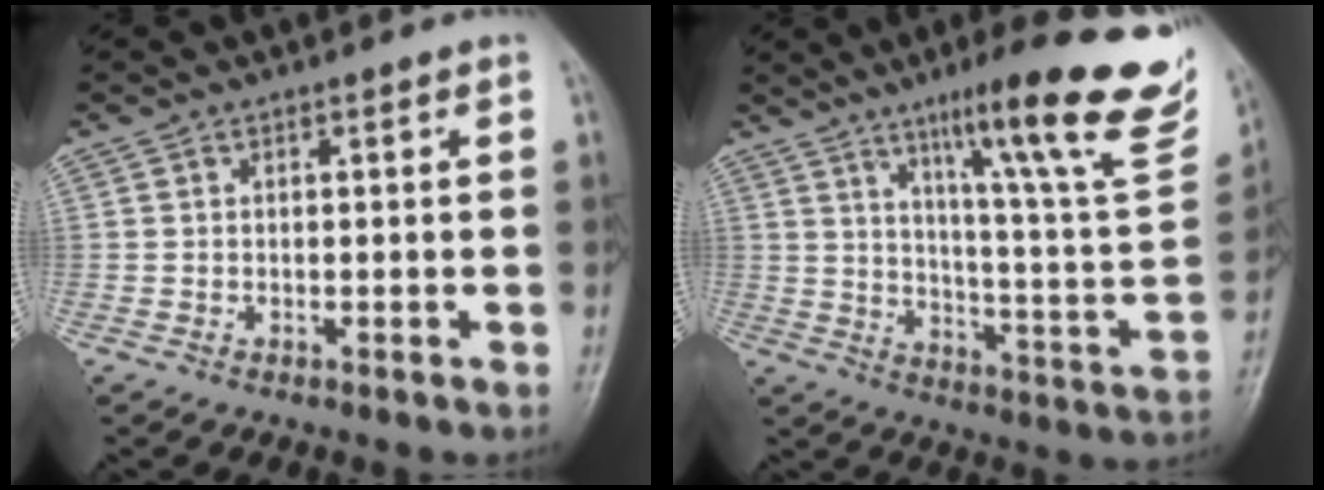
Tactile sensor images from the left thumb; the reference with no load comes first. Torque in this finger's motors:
{"motor_torque": [1.21, -0.21, 1.38, -1.39, 0.31]}